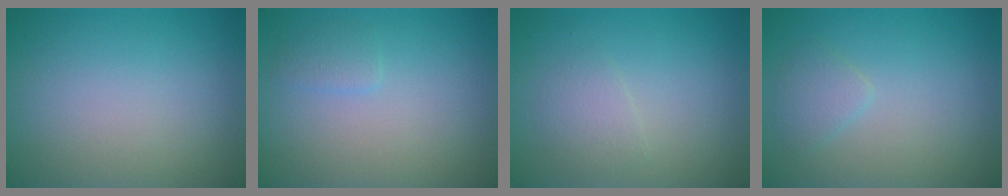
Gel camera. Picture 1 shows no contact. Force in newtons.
{"total": 1.0, "press": 1.0, "slide": 0.0}
{"total": 1.6, "press": 1.6, "slide": 0.1}
{"total": 1.4, "press": 1.4, "slide": 0.0}